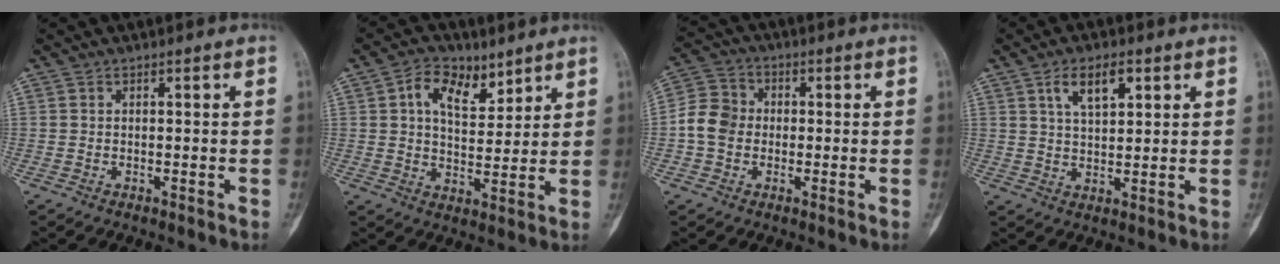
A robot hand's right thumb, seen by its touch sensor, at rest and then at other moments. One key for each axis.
{"total": 9.1, "fx": 4.8, "fy": 5.5, "fz": 5.5, "tx": -0.068, "ty": -0.020, "tz": 0.082}
{"total": 7.2, "fx": -0.8, "fy": 6.1, "fz": 3.7, "tx": -0.054, "ty": 0.023, "tz": -0.030}
{"total": 6.8, "fx": 3.2, "fy": 3.2, "fz": 5.0, "tx": -0.079, "ty": -0.009, "tz": 0.059}